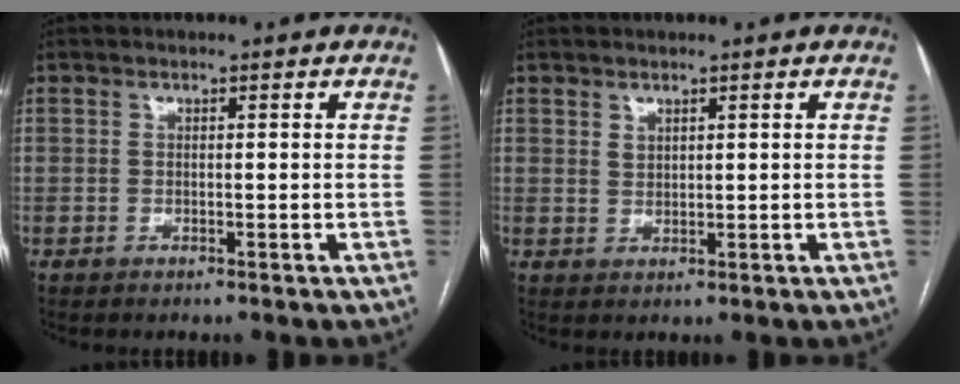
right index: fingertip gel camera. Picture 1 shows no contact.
{"total": 1.3, "force": [0.9, 0.7, 0.6], "torque": [-0.010, -0.006, 0.020]}